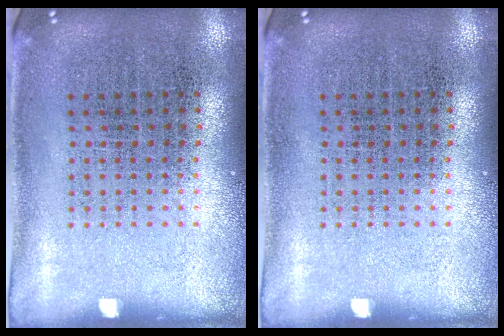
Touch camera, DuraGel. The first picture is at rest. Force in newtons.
{"total": 0.0}